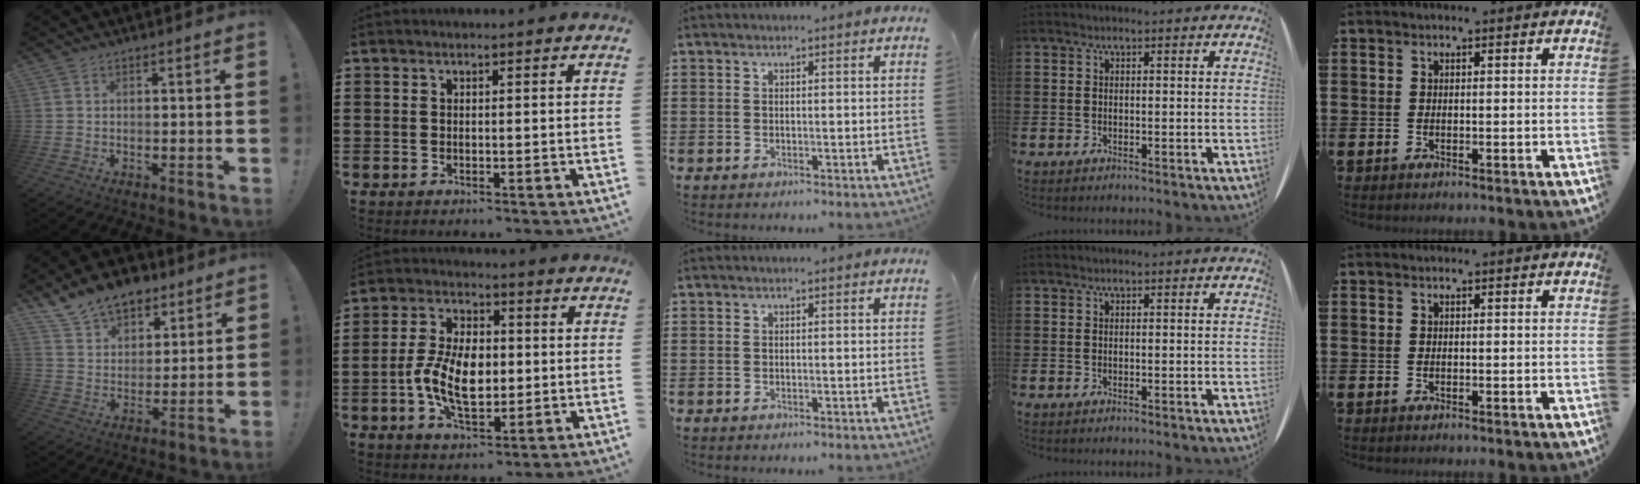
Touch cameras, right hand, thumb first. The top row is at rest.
{"thumb": {"total": 13.2, "force": [10.0, 7.6, 3.9], "torque": [-0.067, -0.072, 0.191]}, "index": {"total": 9.0, "force": [-1.0, 5.2, 7.3], "torque": [-0.157, 0.009, -0.021]}}